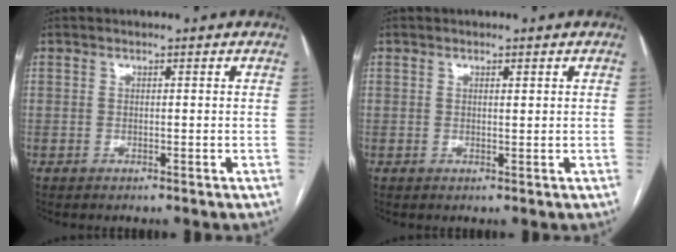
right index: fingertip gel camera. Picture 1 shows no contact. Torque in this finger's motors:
{"motor_torque": [-0.19, 0.10, -0.03, -0.01]}